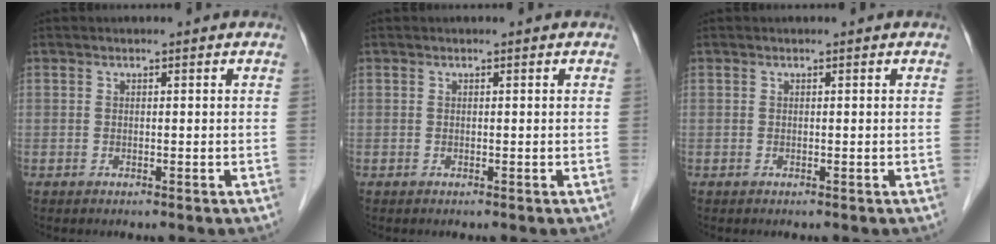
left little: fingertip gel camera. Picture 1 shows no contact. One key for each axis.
{"total": 0.0}
{"total": 0.0}